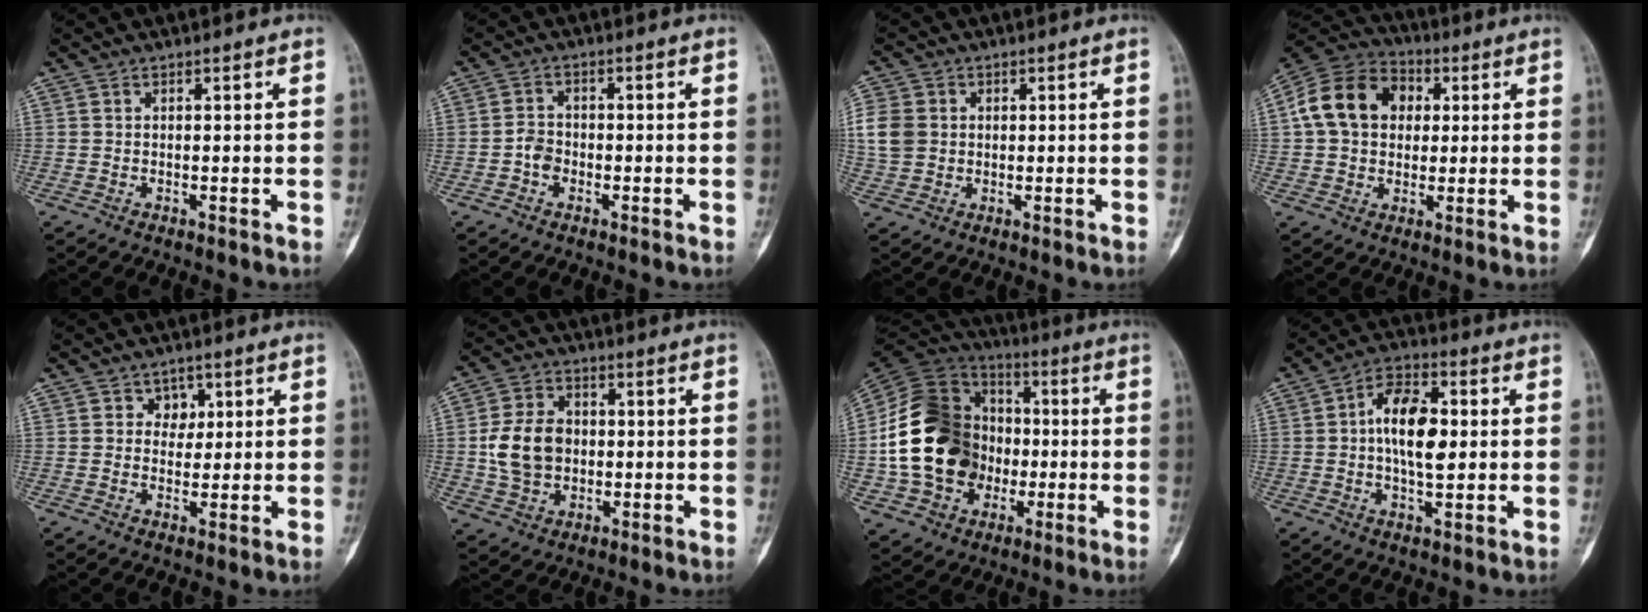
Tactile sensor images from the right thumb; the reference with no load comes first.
{"total": 3.2, "force": [-1.1, 2.5, 1.6], "torque": [-0.017, 0.012, -0.025]}
{"total": 8.3, "force": [1.1, 7.1, 4.2], "torque": [-0.097, 0.005, 0.023]}
{"total": 15.6, "force": [2.7, 12.1, 9.5], "torque": [-0.159, 0.023, 0.039]}
{"total": 3.5, "force": [1.3, 3.1, 1.2], "torque": [0.014, -0.003, 0.014]}
{"total": 10.9, "force": [-0.1, 8.4, 6.9], "torque": [-0.107, 0.010, -0.001]}
{"total": 22.6, "force": [-2.1, 18.2, 13.2], "torque": [-0.224, 0.030, -0.029]}
{"total": 11.7, "force": [0.9, 5.9, 10.0], "torque": [-0.157, 0.010, 0.010]}